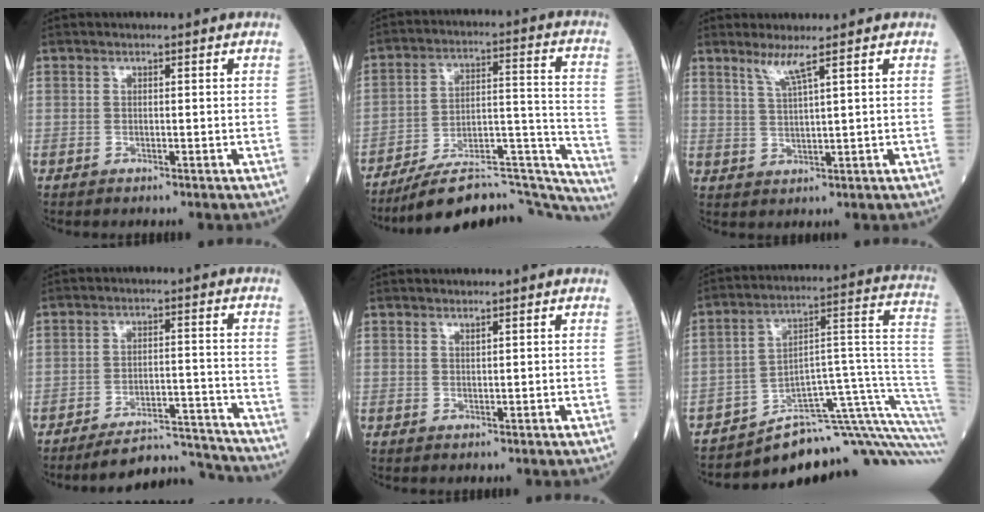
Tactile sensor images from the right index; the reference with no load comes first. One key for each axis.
{"total": 23.2, "fx": -21.3, "fy": 3.8, "fz": 8.2, "tx": -0.066, "ty": 0.050, "tz": -0.308}
{"total": 3.3, "fx": 2.2, "fy": -0.8, "fz": 2.4, "tx": -0.051, "ty": -0.008, "tz": 0.048}
{"total": 9.6, "fx": -9.6, "fy": -0.4, "fz": -0.2, "tx": 0.011, "ty": 0.021, "tz": -0.149}
{"total": 0.5, "fx": 0.5, "fy": -0.1, "fz": 0.2, "tx": -0.010, "ty": -0.006, "tz": 0.011}
{"total": 17.5, "fx": -16.0, "fy": -0.1, "fz": 7.2, "tx": -0.009, "ty": 0.096, "tz": -0.222}